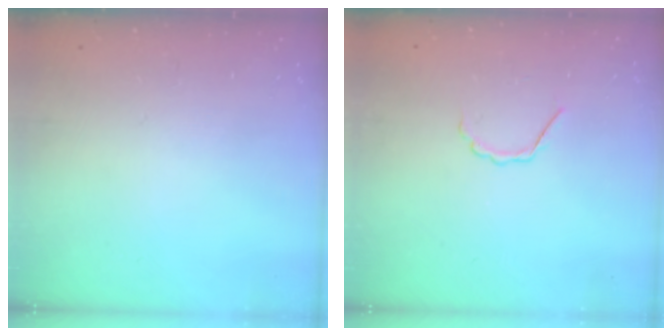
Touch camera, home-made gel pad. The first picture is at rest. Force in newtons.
{"total": 3.5, "press": 3.5, "slide": 0.7}